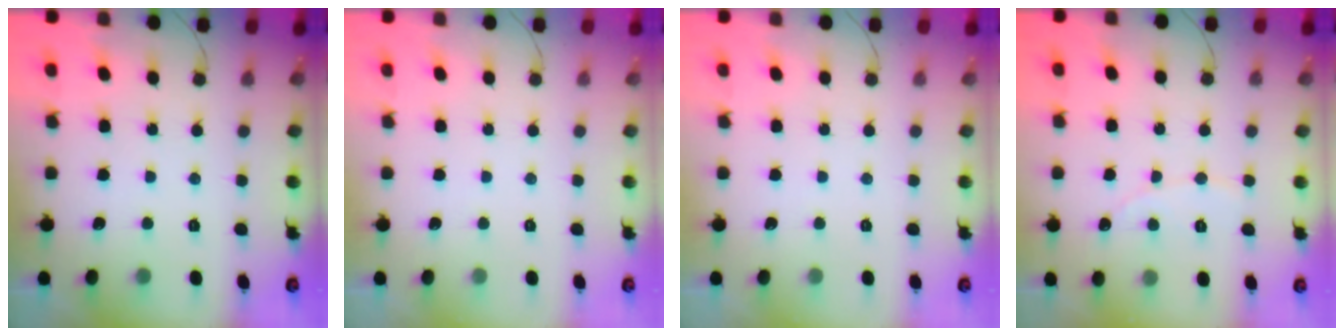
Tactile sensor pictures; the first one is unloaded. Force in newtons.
{"total": 0.0}
{"total": 0.0}
{"total": 2.9, "press": 2.9, "slide": 0.3}